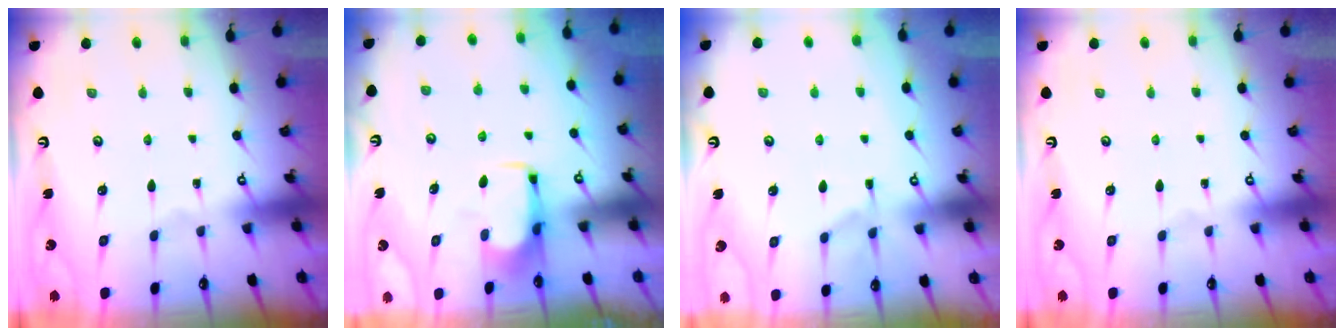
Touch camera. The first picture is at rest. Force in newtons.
{"total": 2.0, "press": 1.9, "slide": 0.4}
{"total": 1.3, "press": 0.7, "slide": 1.1}
{"total": 0.0}